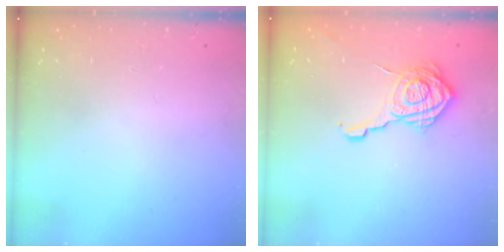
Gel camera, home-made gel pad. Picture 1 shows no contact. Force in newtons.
{"total": 17.7, "press": 17.6, "slide": 0.9}